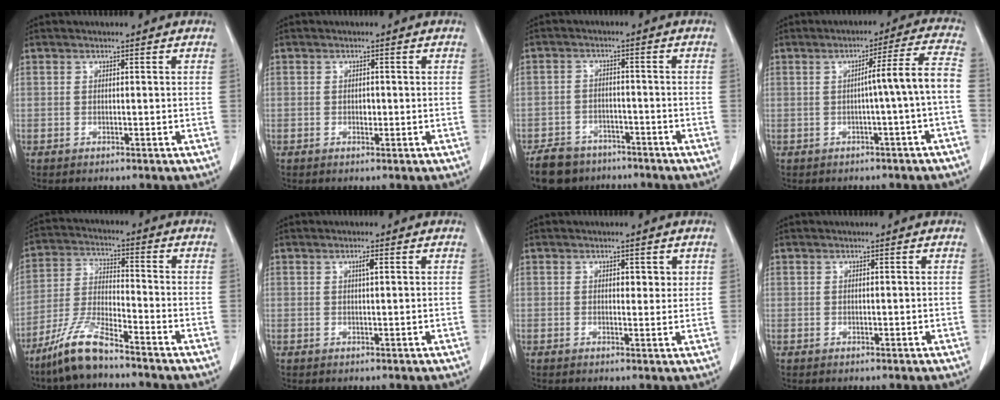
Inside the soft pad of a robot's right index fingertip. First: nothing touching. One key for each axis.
{"total": 0.9, "fx": 0.0, "fy": 0.7, "fz": 0.6, "tx": -0.009, "ty": 0.003, "tz": 0.002}
{"total": 7.8, "fx": -6.1, "fy": 4.5, "fz": 1.9, "tx": -0.042, "ty": -0.002, "tz": -0.096}
{"total": 6.9, "fx": -1.3, "fy": -1.3, "fz": 6.7, "tx": -0.093, "ty": 0.016, "tz": -0.017}
{"total": 9.0, "fx": -7.1, "fy": 1.0, "fz": 5.6, "tx": -0.126, "ty": -0.021, "tz": -0.141}
{"total": 1.2, "fx": 0.4, "fy": 0.1, "fz": 1.1, "tx": -0.022, "ty": 0.002, "tz": 0.007}
{"total": 2.2, "fx": 0.9, "fy": 1.3, "fz": 1.6, "tx": -0.015, "ty": -0.001, "tz": 0.010}
{"total": 0.0}